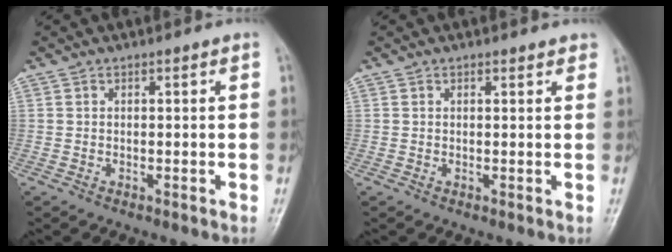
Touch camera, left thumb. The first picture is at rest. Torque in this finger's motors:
{"motor_torque": [-0.05, -0.03, -0.03, -0.01, 0.00]}